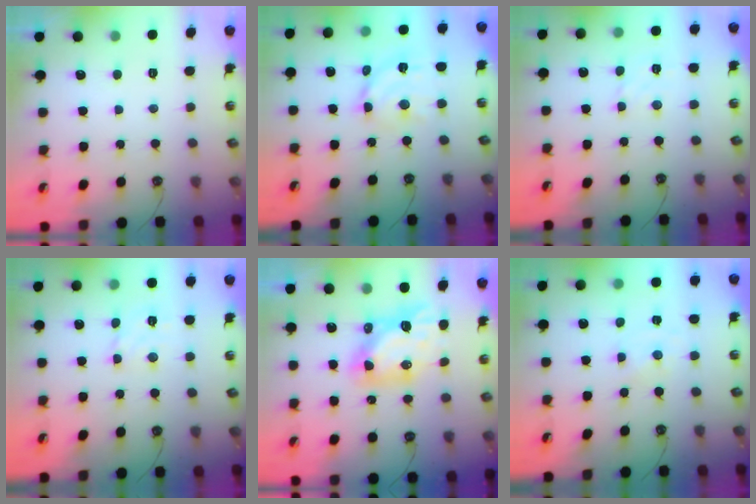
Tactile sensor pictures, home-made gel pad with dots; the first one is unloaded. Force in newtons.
{"total": 10.9, "press": 10.9, "slide": 0.8}
{"total": 1.6, "press": 1.5, "slide": 0.5}
{"total": 6.4, "press": 6.4, "slide": 0.6}
{"total": 9.1, "press": 9.1, "slide": 1.1}
{"total": 0.0}